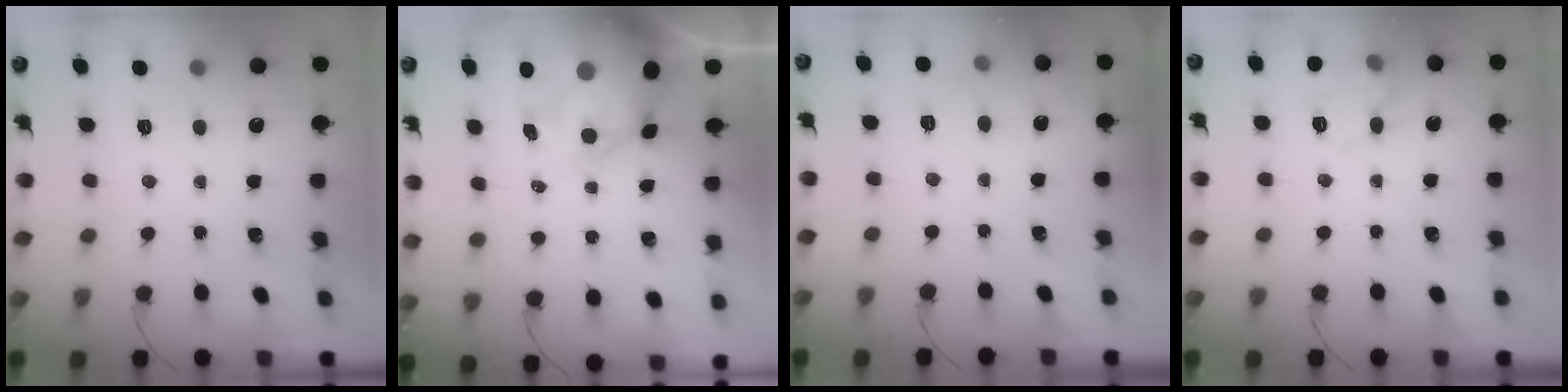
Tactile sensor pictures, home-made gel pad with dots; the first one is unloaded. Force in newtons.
{"total": 8.7, "press": 8.3, "slide": 2.7}
{"total": 6.3, "press": 6.1, "slide": 1.6}
{"total": 10.6, "press": 10.6, "slide": 0.2}